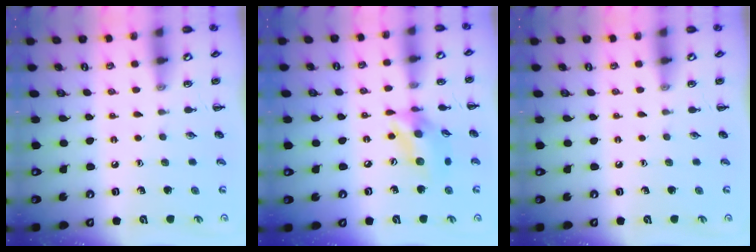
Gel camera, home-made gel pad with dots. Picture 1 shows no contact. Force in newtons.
{"total": 12.5, "press": 12.3, "slide": 2.6}
{"total": 0.0}